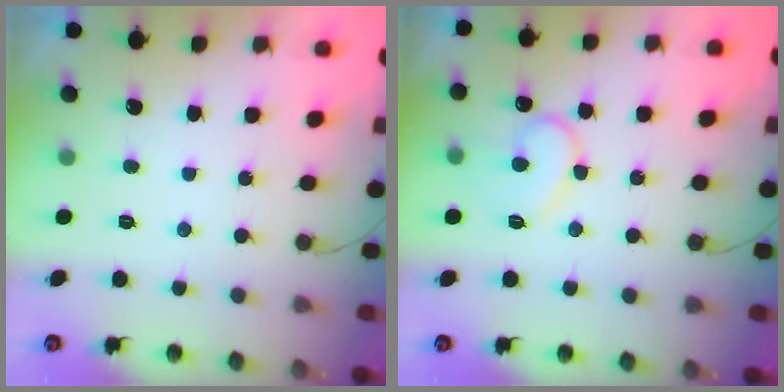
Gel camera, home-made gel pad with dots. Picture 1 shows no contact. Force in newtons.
{"total": 11.8, "press": 11.7, "slide": 1.0}